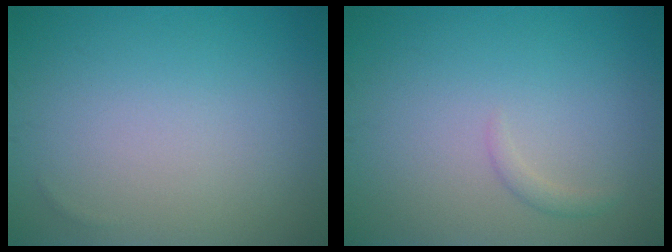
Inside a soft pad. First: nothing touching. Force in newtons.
{"total": 0.8, "press": 0.8, "slide": 0.0}